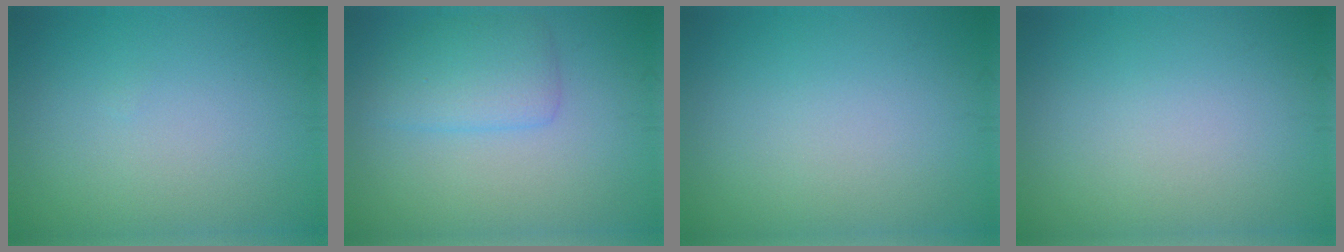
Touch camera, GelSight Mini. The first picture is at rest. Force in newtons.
{"total": 3.0, "press": 3.0, "slide": 0.2}
{"total": 0.0}
{"total": 0.0}